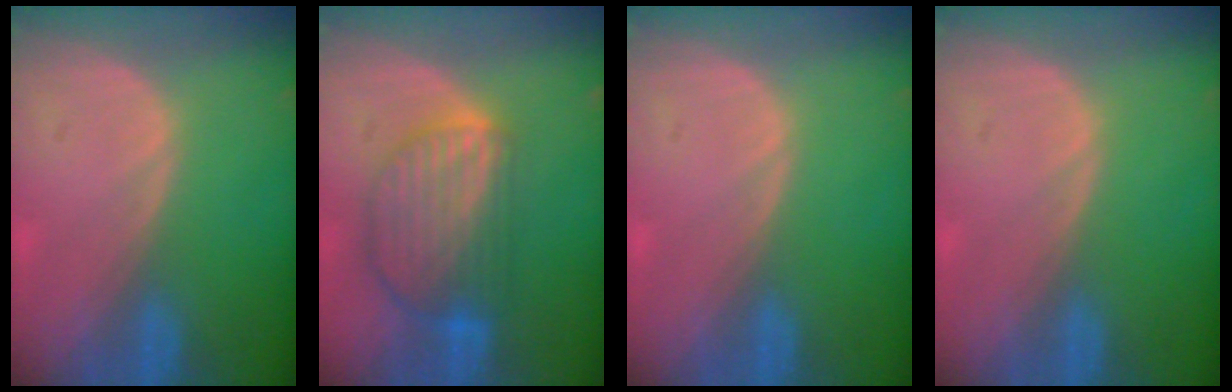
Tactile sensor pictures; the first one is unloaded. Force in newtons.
{"total": 8.9, "press": 7.7, "slide": 4.4}
{"total": 0.0}
{"total": 0.0}